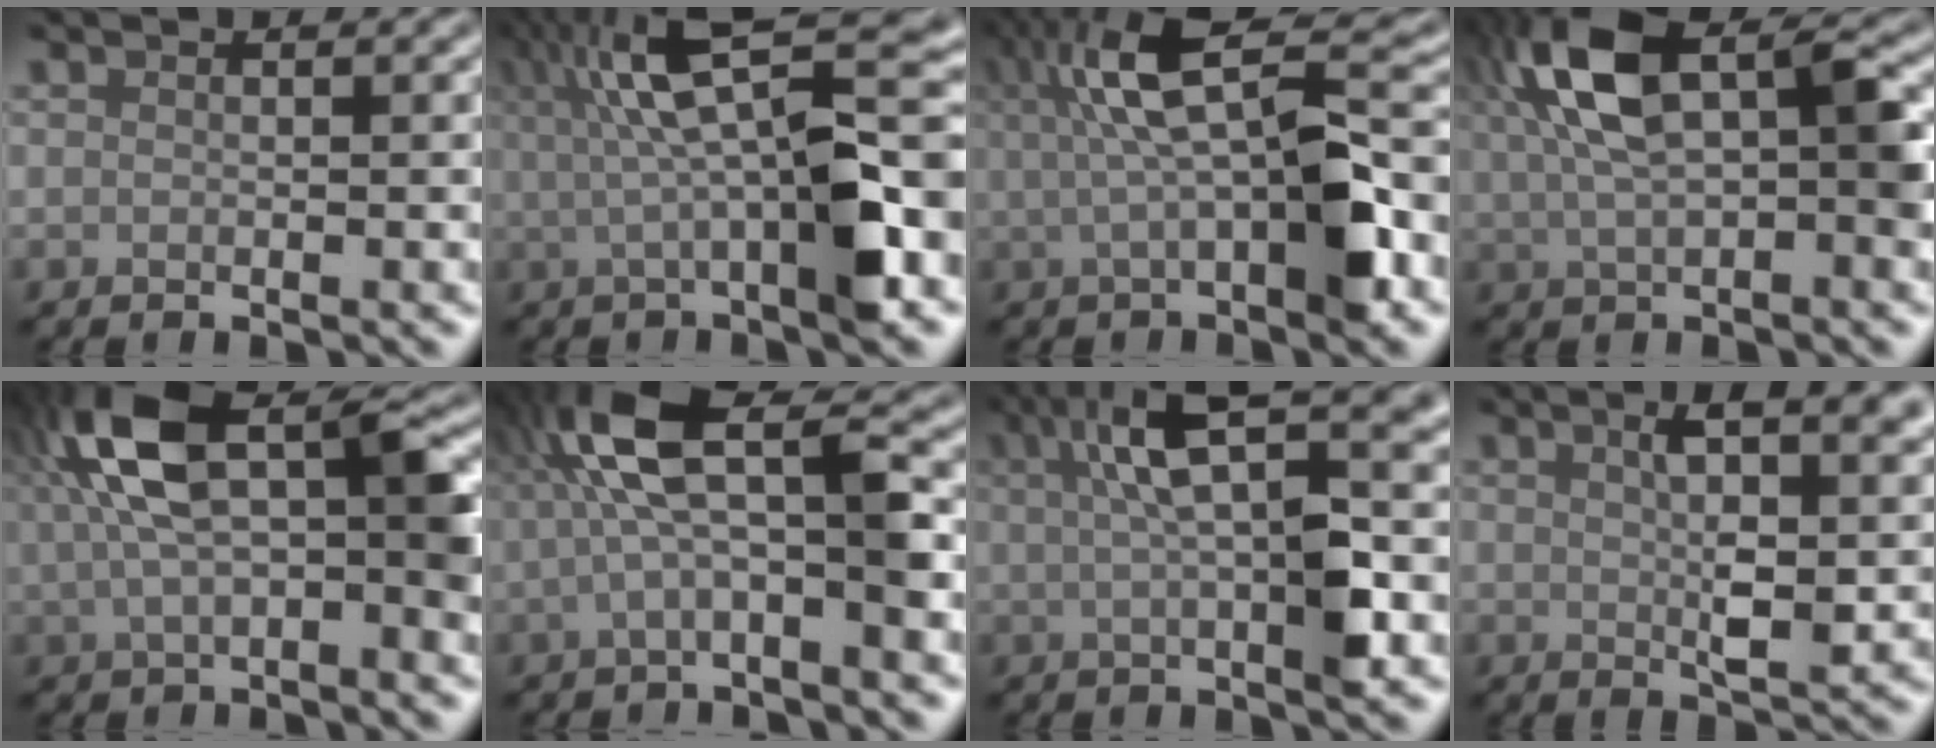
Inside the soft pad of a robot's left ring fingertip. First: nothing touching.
{"total": 10.9, "force": [1.7, 3.1, 10.3], "torque": [-0.165, 0.016, 0.029]}
{"total": 8.7, "force": [1.0, 2.5, 8.3], "torque": [-0.143, 0.012, 0.016]}
{"total": 9.4, "force": [2.5, 4.3, 8.1], "torque": [-0.161, 0.017, 0.036]}
{"total": 9.5, "force": [1.6, 4.0, 8.4], "torque": [-0.163, 0.021, 0.020]}
{"total": 7.4, "force": [0.0, 2.1, 7.1], "torque": [-0.144, 0.030, -0.011]}
{"total": 8.6, "force": [2.1, 2.1, 8.1], "torque": [-0.138, 0.015, 0.035]}
{"total": 8.8, "force": [2.8, 3.3, 7.6], "torque": [-0.105, 0.000, 0.042]}